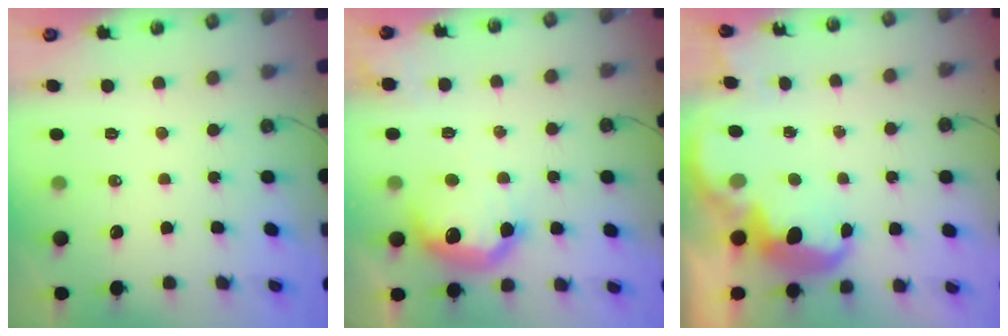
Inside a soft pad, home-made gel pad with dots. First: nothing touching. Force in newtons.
{"total": 14.3, "press": 14.3, "slide": 0.9}
{"total": 7.1, "press": 7.1, "slide": 0.6}